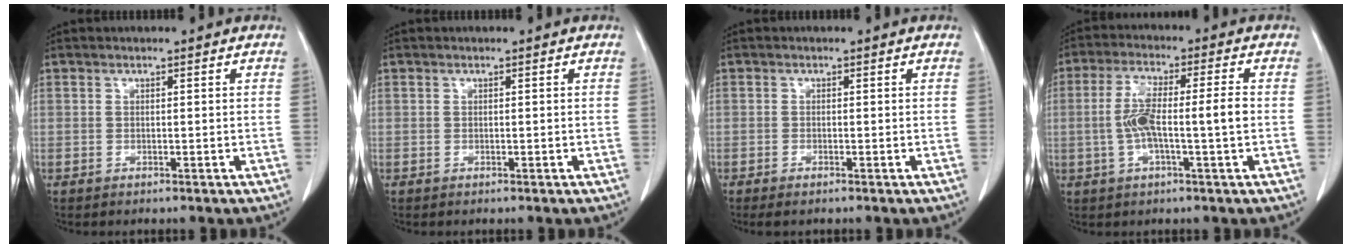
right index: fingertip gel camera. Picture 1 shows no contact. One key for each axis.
{"total": 0.0}
{"total": 1.4, "fx": -1.1, "fy": 0.3, "fz": 0.9, "tx": -0.012, "ty": 0.000, "tz": -0.013}
{"total": 8.1, "fx": -0.8, "fy": 0.7, "fz": 8.0, "tx": -0.161, "ty": 0.016, "tz": -0.016}